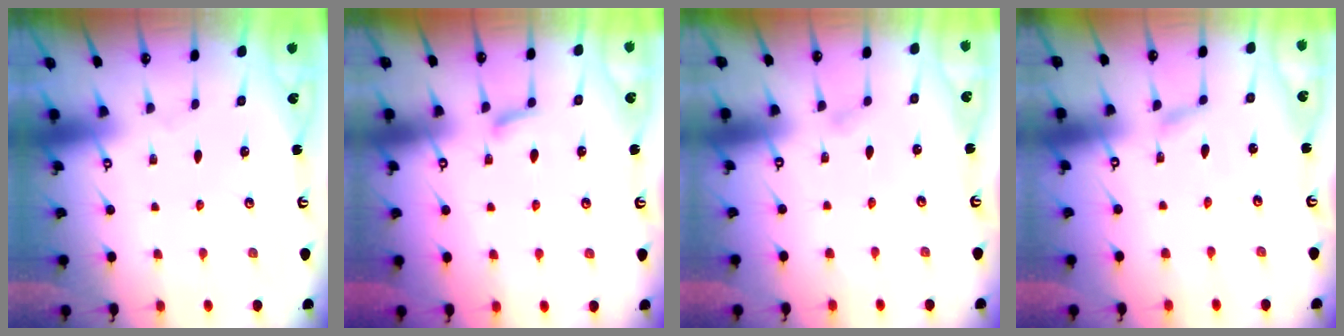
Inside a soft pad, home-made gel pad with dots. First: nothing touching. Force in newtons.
{"total": 5.4, "press": 5.3, "slide": 0.8}
{"total": 2.3, "press": 2.3, "slide": 0.3}
{"total": 2.5, "press": 2.4, "slide": 0.3}